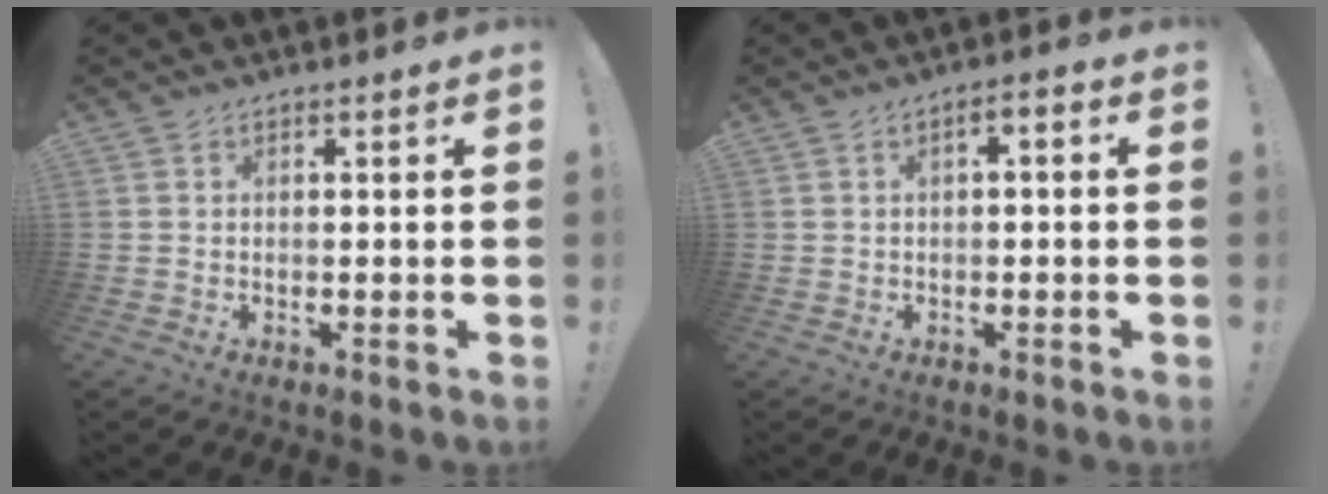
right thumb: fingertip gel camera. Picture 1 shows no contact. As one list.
[{"total": 2.5, "force": [-1.5, 1.0, 1.8], "torque": [-0.037, 0.016, -0.027]}]